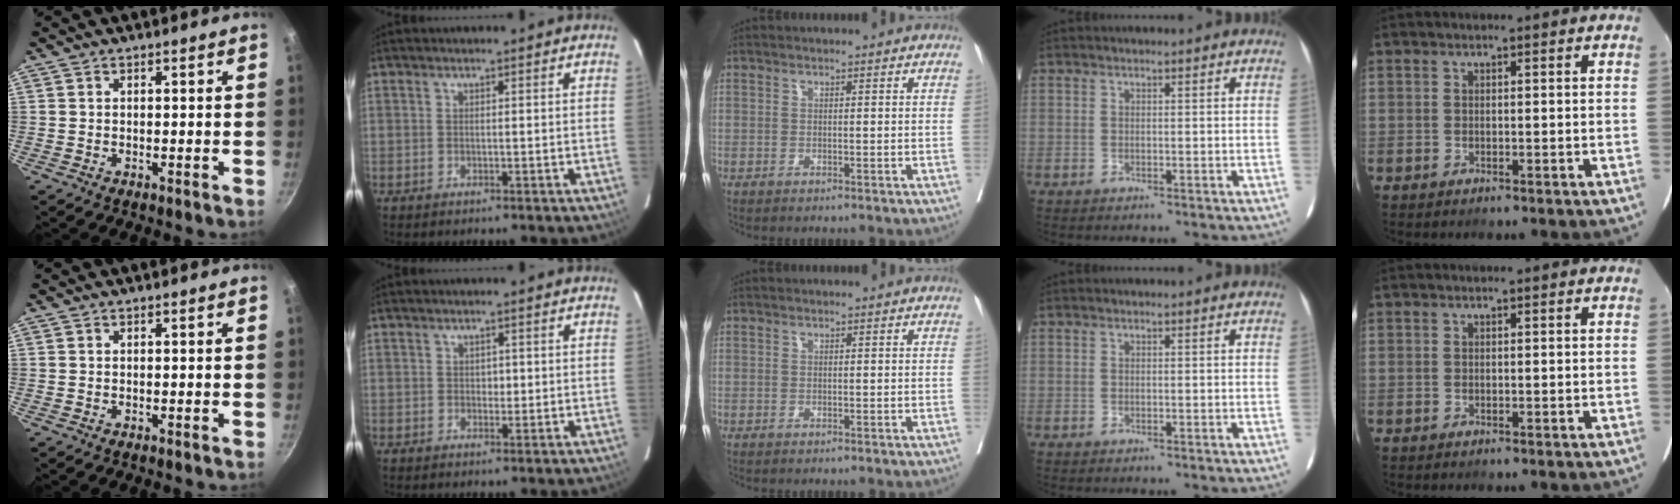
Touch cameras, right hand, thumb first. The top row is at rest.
{"index": {"total": 1.2, "force": [0.1, 0.9, 0.8], "torque": [-0.009, 0.001, 0.001]}}